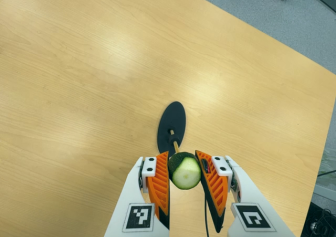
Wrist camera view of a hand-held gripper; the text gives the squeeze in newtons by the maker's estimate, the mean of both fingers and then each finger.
{"total": 9.3, "left": 8.7, "right": 9.9}